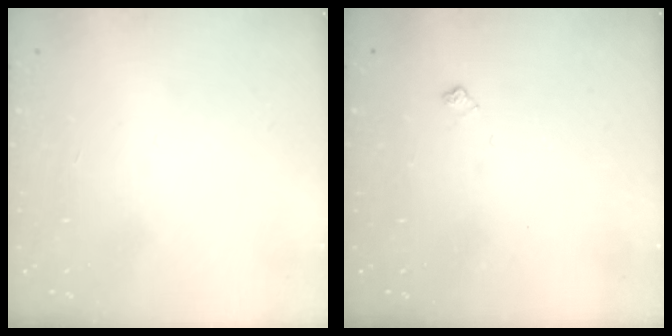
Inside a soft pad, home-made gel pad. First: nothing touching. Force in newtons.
{"total": 3.6, "press": 3.5, "slide": 0.7}